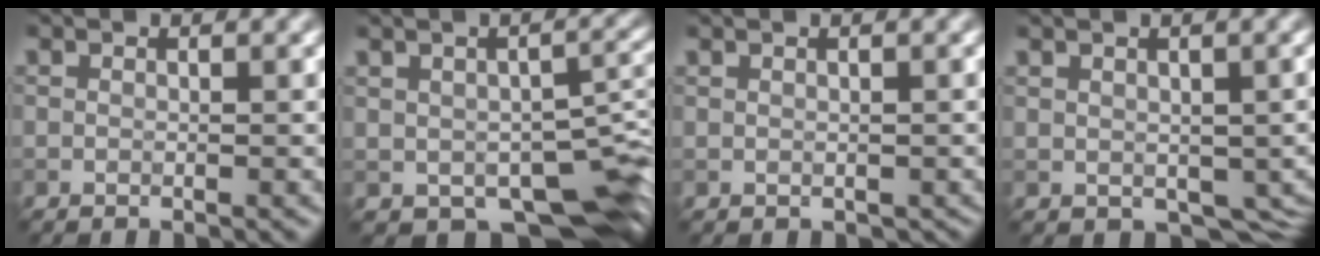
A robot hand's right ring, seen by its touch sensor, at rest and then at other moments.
{"total": 8.4, "force": [-4.6, 4.1, 5.7], "torque": [-0.090, -0.025, -0.035]}
{"total": 0.0}
{"total": 3.5, "force": [-0.6, 2.3, 2.5], "torque": [-0.055, -0.018, 0.032]}